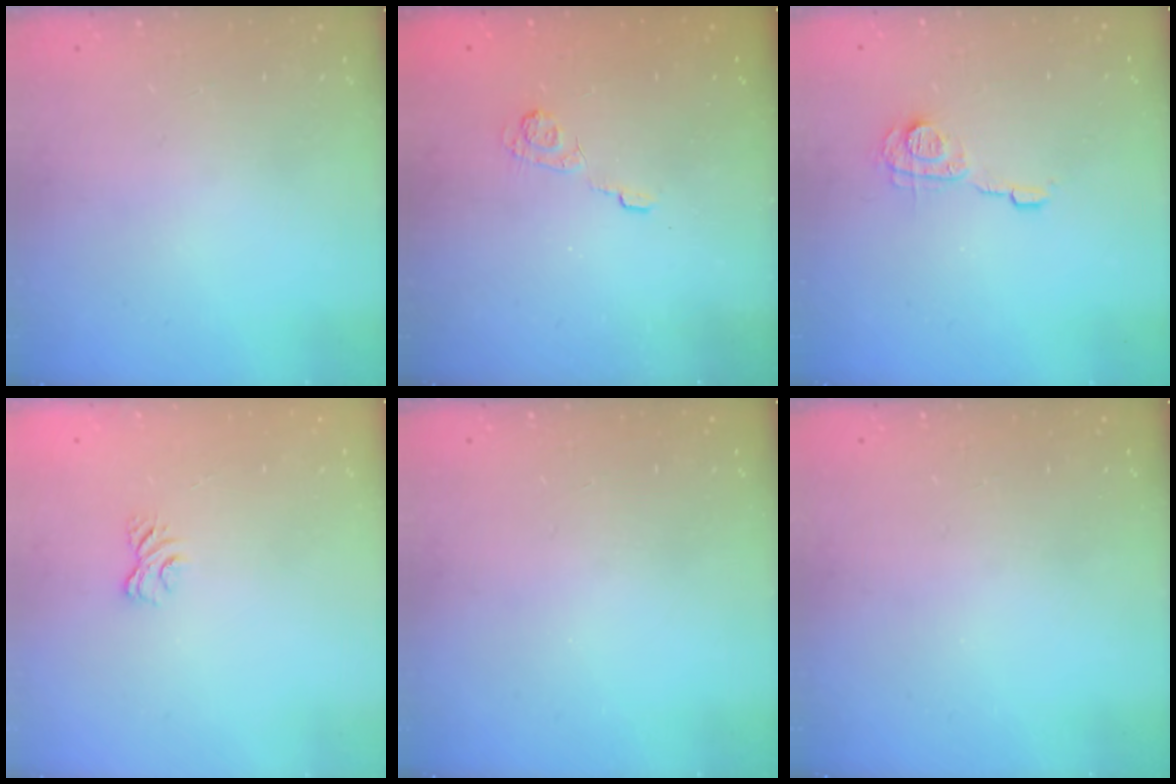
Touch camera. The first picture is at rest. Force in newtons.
{"total": 3.7, "press": 3.3, "slide": 1.6}
{"total": 7.5, "press": 7.4, "slide": 0.5}
{"total": 2.8, "press": 2.5, "slide": 1.3}
{"total": 0.0}
{"total": 0.0}